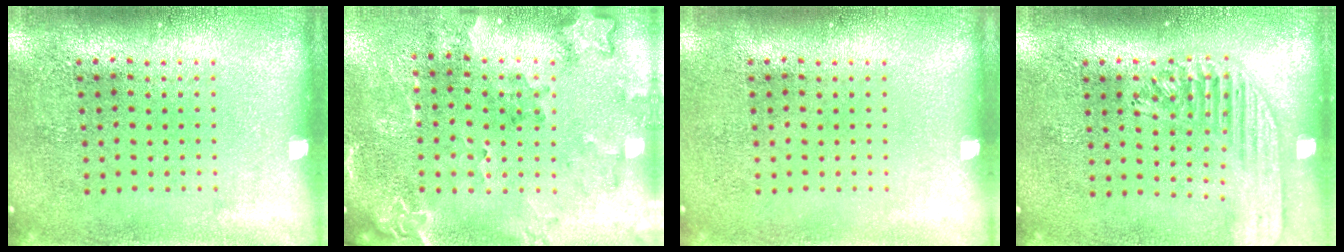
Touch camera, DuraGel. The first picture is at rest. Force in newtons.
{"total": 2.2, "press": 1.9, "slide": 1.1}
{"total": 0.0}
{"total": 1.7, "press": 1.5, "slide": 0.7}